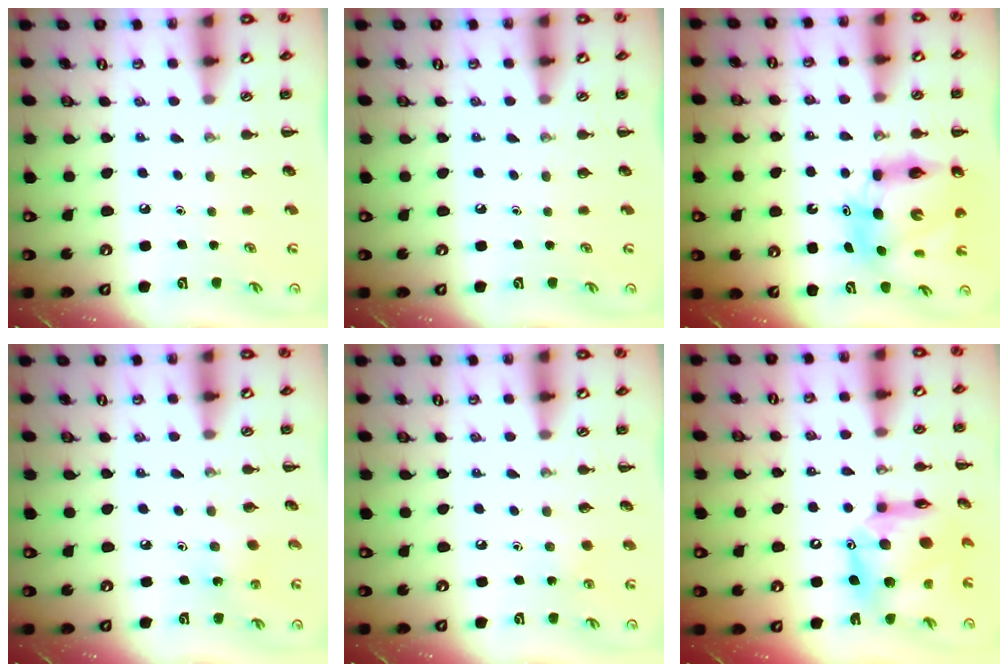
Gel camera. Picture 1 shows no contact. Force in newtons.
{"total": 0.0}
{"total": 11.3, "press": 10.8, "slide": 3.2}
{"total": 1.5, "press": 1.3, "slide": 0.6}
{"total": 5.3, "press": 5.1, "slide": 1.3}
{"total": 16.8, "press": 15.9, "slide": 5.3}